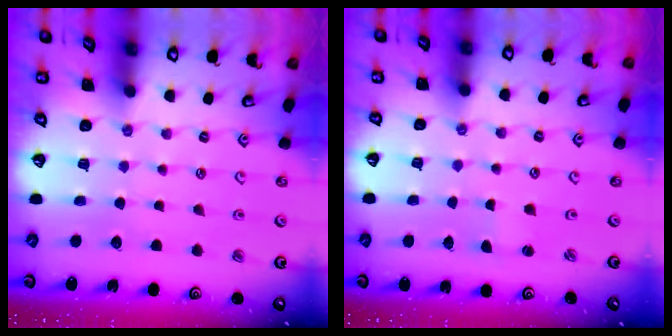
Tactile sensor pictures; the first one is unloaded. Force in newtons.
{"total": 1.1, "press": 1.1, "slide": 0.2}